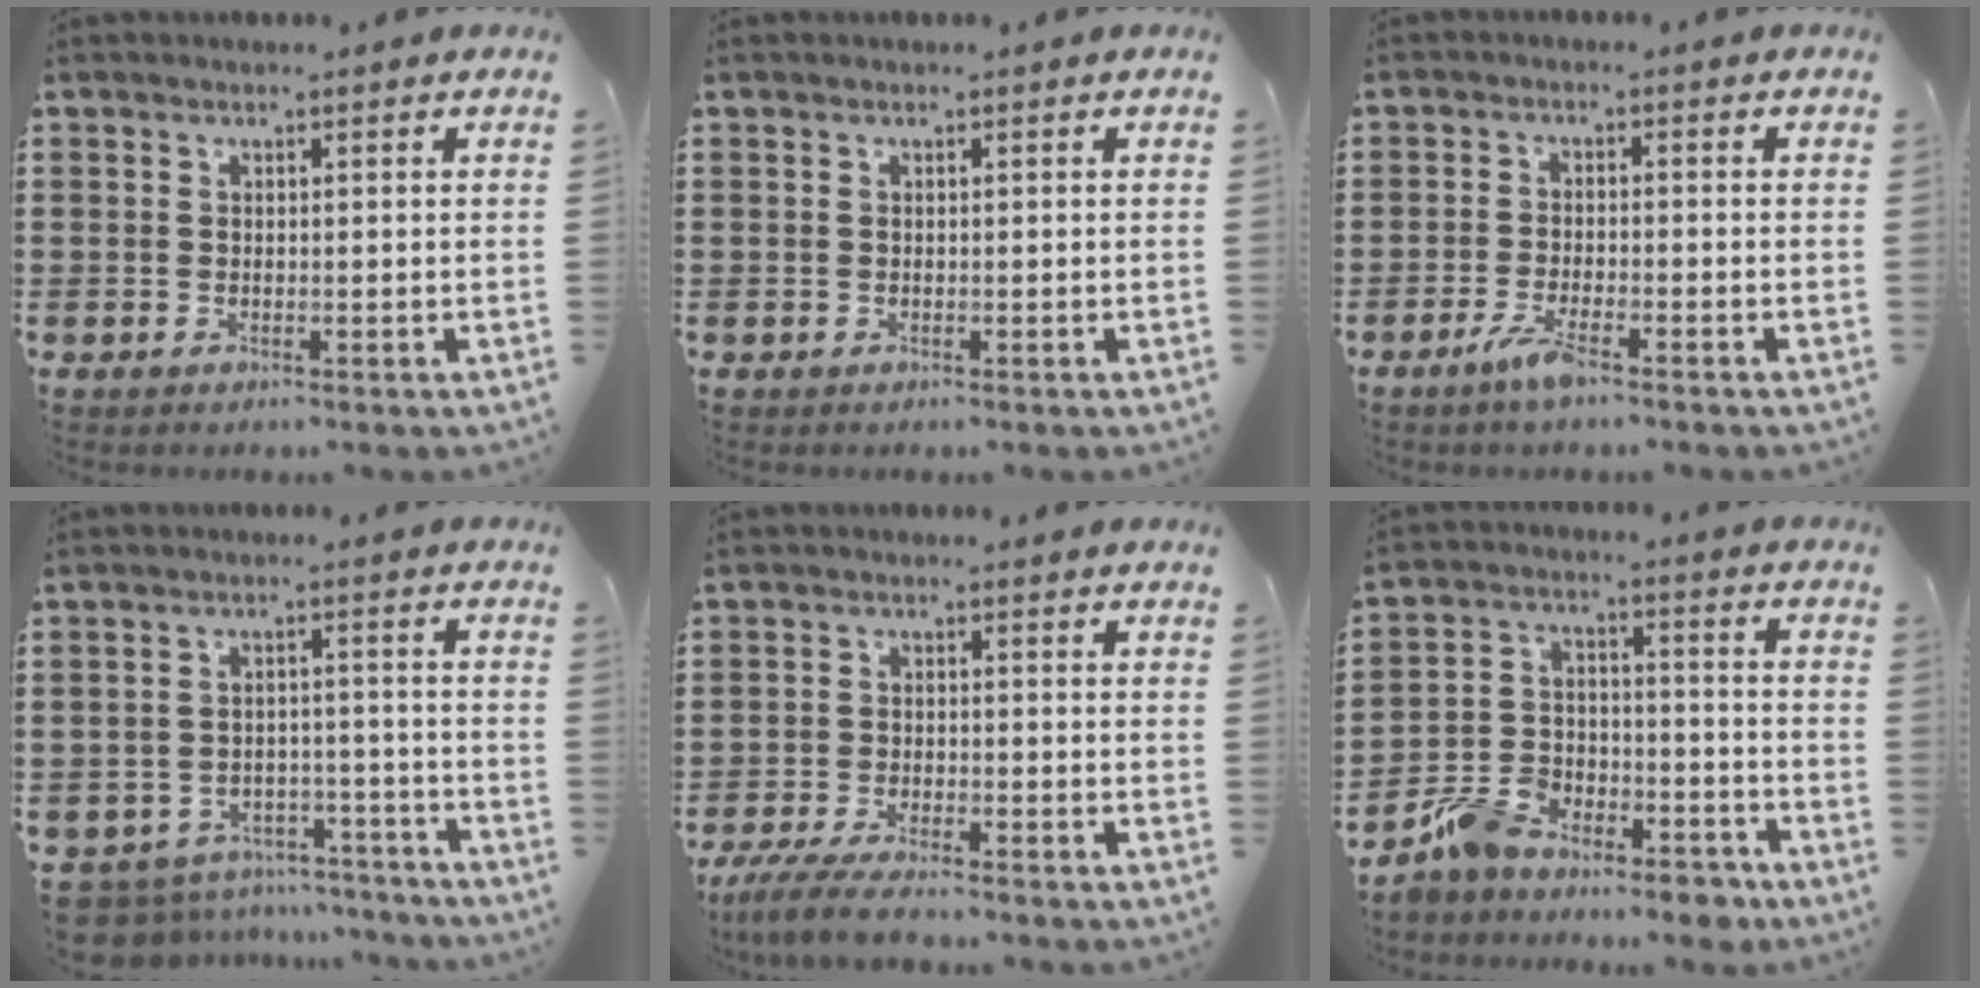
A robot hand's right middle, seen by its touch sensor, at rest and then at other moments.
{"total": 0.0}
{"total": 3.6, "force": [-2.3, 0.4, 2.7], "torque": [-0.063, -0.008, -0.046]}
{"total": 6.3, "force": [-6.1, 1.1, 0.7], "torque": [-0.022, 0.014, -0.126]}
{"total": 4.8, "force": [-4.3, 0.4, 2.1], "torque": [-0.056, -0.014, -0.087]}
{"total": 8.1, "force": [-7.4, 2.6, 2.1], "torque": [-0.046, 0.026, -0.146]}